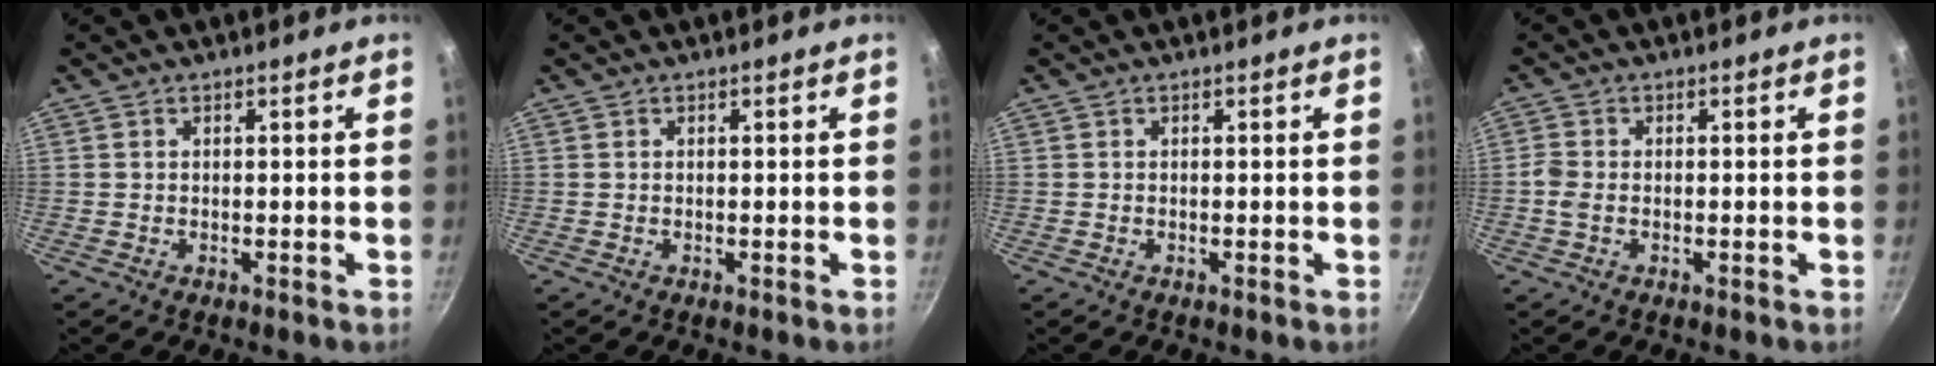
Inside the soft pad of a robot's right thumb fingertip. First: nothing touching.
{"total": 0.0}
{"total": 0.0}
{"total": 2.2, "force": [-0.5, 1.5, 1.6], "torque": [-0.041, 0.003, -0.015]}